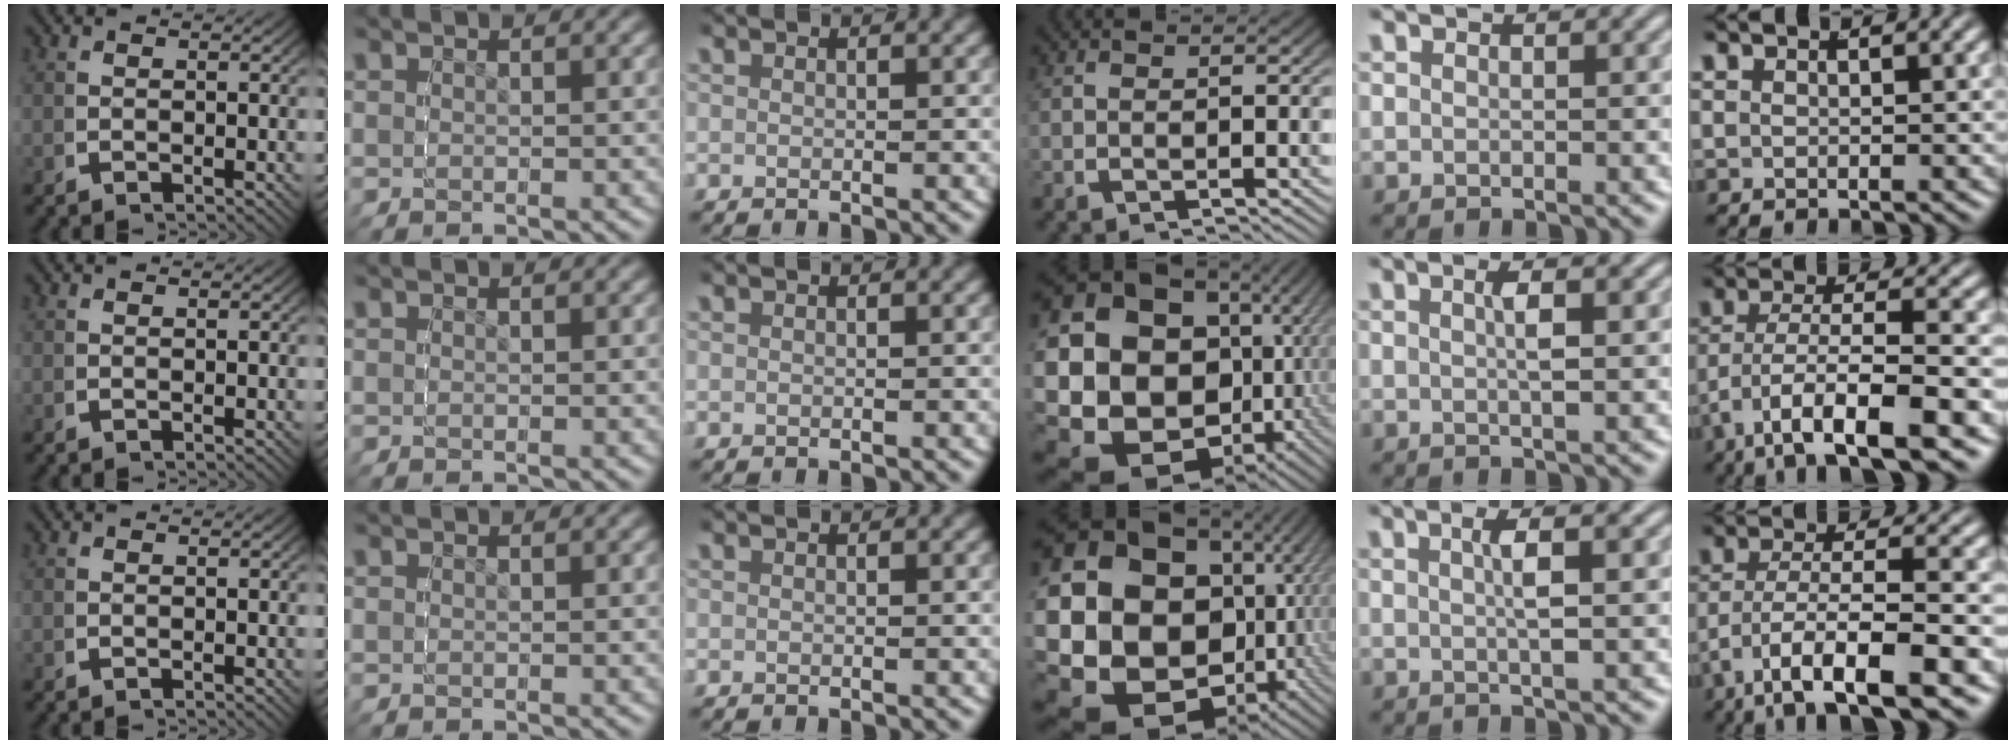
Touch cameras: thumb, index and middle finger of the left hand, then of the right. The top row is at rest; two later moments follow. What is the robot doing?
{"motion": "grasp_and_lifting", "object": "sponge"}